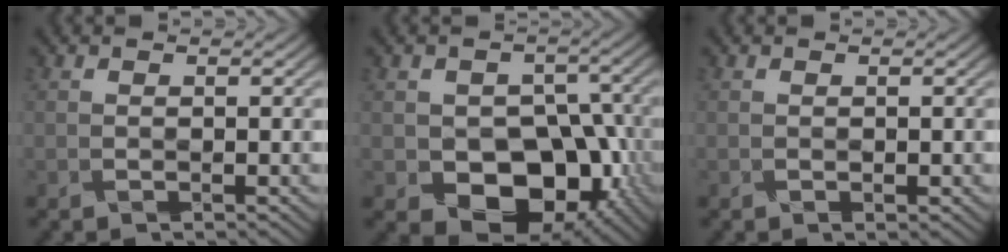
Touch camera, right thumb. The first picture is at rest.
{"total": 11.0, "force": [-4.5, 7.4, 6.9], "torque": [-0.094, -0.024, -0.066]}
{"total": 0.7, "force": [-0.1, 0.3, 0.6], "torque": [-0.010, 0.000, 0.004]}